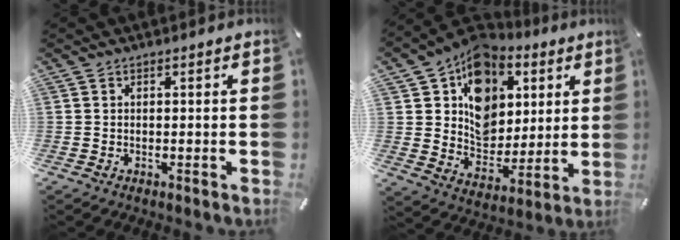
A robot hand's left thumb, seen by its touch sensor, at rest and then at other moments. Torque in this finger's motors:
{"motor_torque": [1.11, 1.02, 2.00, -0.77, 0.24]}